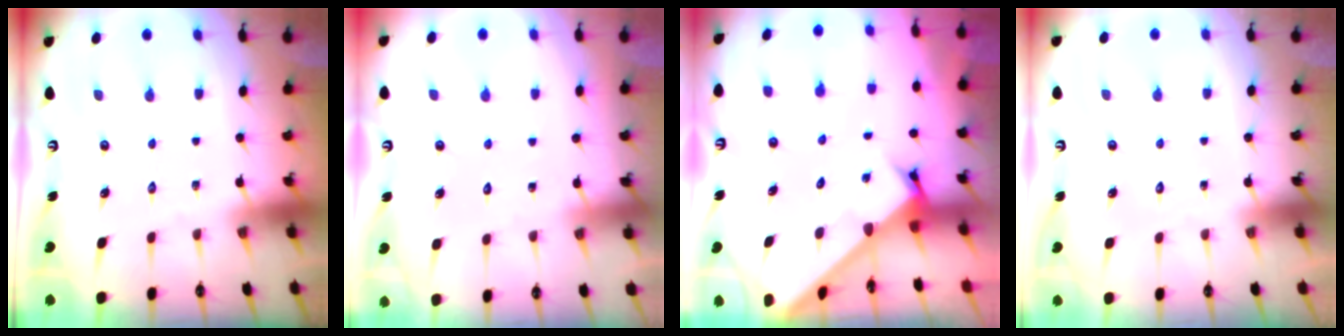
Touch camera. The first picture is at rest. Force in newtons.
{"total": 3.7, "press": 3.7, "slide": 0.3}
{"total": 2.6, "press": 2.6, "slide": 0.2}
{"total": 1.8, "press": 1.7, "slide": 0.1}